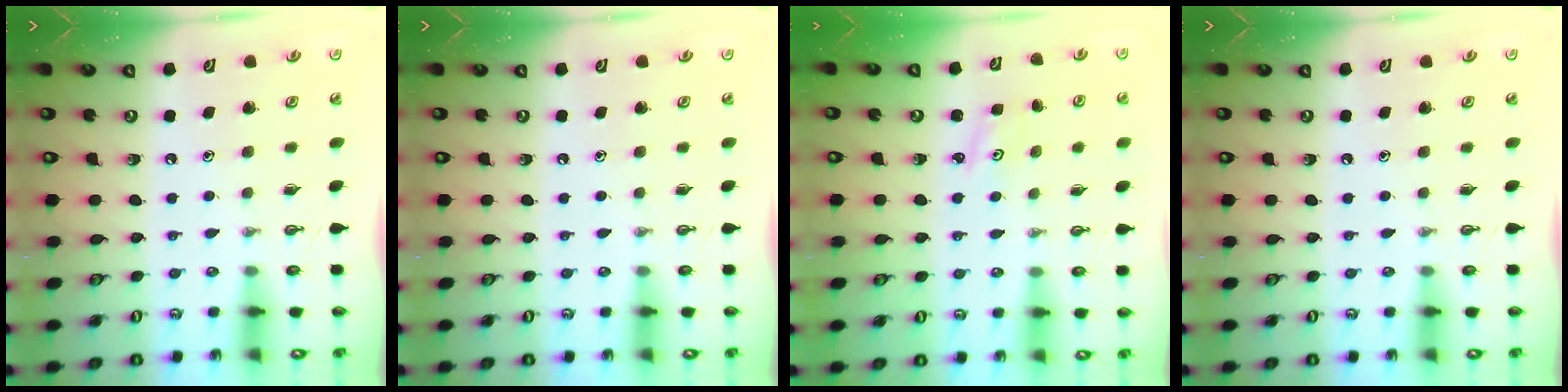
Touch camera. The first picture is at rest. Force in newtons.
{"total": 0.0}
{"total": 1.3, "press": 1.2, "slide": 0.2}
{"total": 0.0}